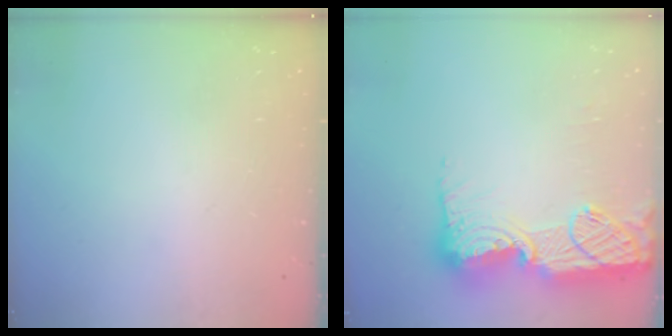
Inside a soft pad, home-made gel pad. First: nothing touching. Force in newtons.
{"total": 21.2, "press": 21.2, "slide": 1.2}